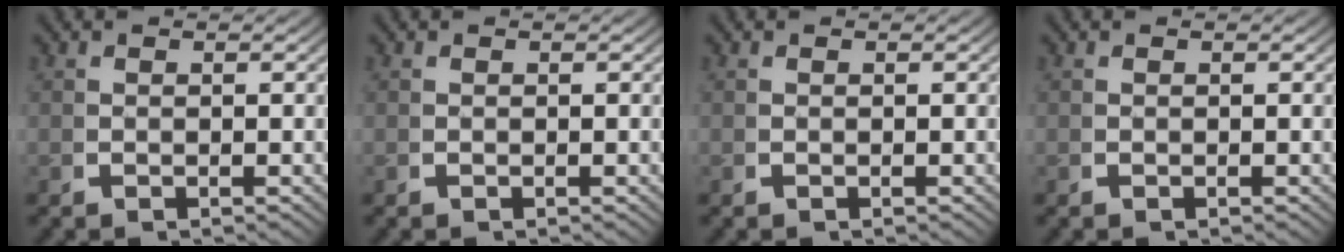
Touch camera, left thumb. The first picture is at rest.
{"total": 0.0}
{"total": 0.0}
{"total": 0.0}